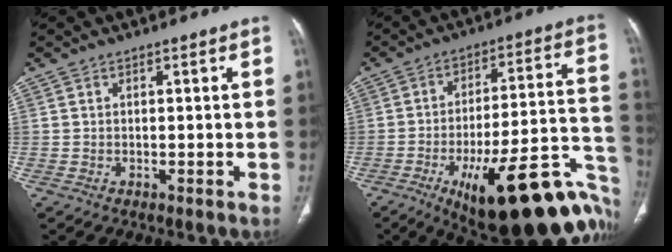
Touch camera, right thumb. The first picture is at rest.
{"total": 30.5, "force": [-14.2, 10.0, 25.1], "torque": [-0.259, 0.071, -0.195]}